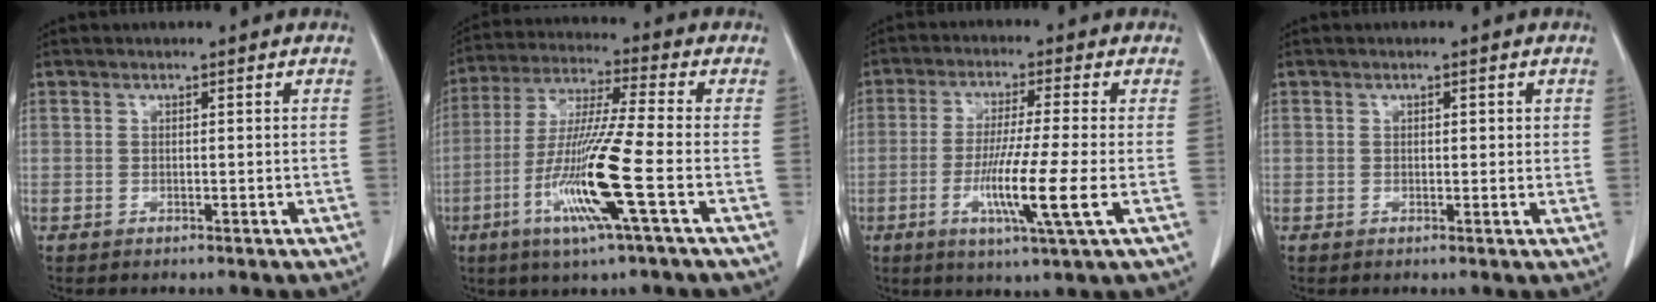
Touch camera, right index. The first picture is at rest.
{"total": 14.0, "force": [-4.7, -0.8, 13.2], "torque": [-0.269, -0.019, -0.093]}
{"total": 10.0, "force": [-2.6, -0.9, 9.7], "torque": [-0.183, -0.023, -0.048]}
{"total": 1.8, "force": [0.5, 0.8, 1.4], "torque": [-0.017, 0.000, 0.005]}